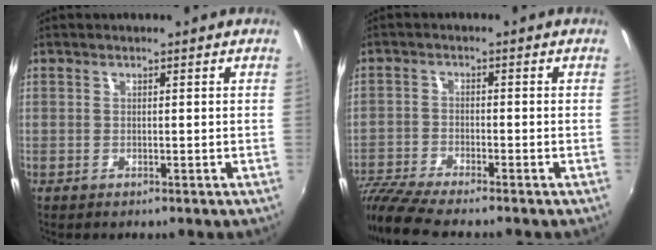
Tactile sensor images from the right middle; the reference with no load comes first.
{"total": 8.0, "force": [-7.4, 0.2, 3.1], "torque": [-0.085, -0.026, -0.143]}